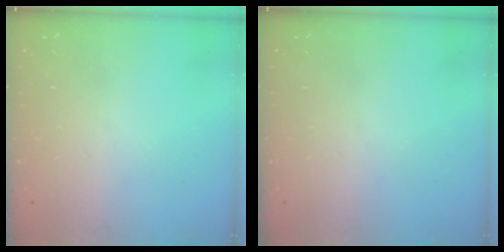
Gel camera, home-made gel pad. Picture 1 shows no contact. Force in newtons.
{"total": 0.0}